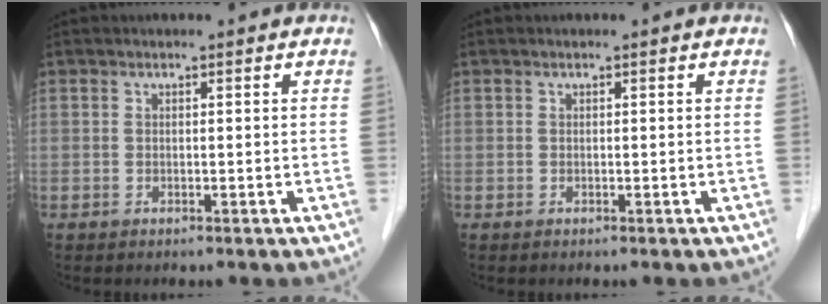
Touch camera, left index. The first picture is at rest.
{"total": 0.0}